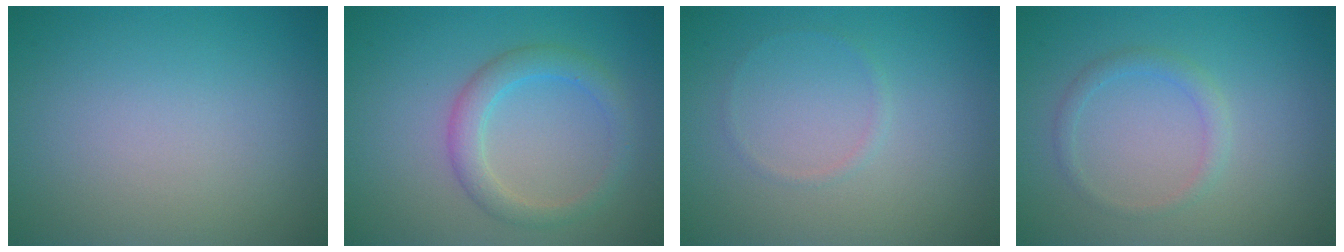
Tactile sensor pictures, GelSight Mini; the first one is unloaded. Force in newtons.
{"total": 2.9, "press": 2.9, "slide": 0.1}
{"total": 0.6, "press": 0.6, "slide": 0.0}
{"total": 1.4, "press": 1.4, "slide": 0.1}